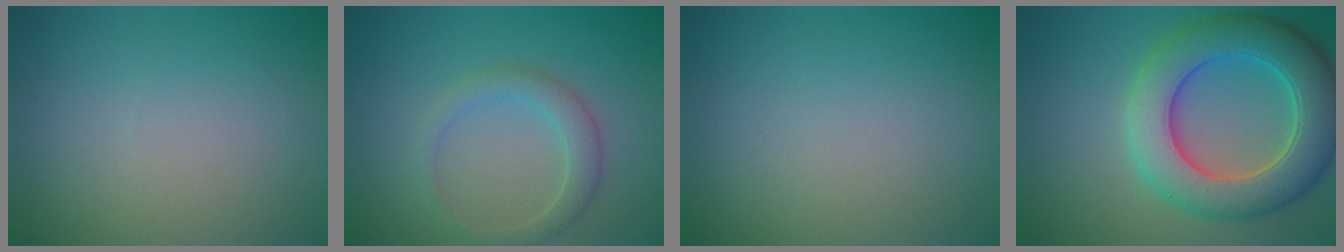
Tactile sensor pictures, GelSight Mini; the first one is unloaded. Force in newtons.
{"total": 2.5, "press": 2.5, "slide": 0.0}
{"total": 0.0}
{"total": 9.0, "press": 9.0, "slide": 0.5}